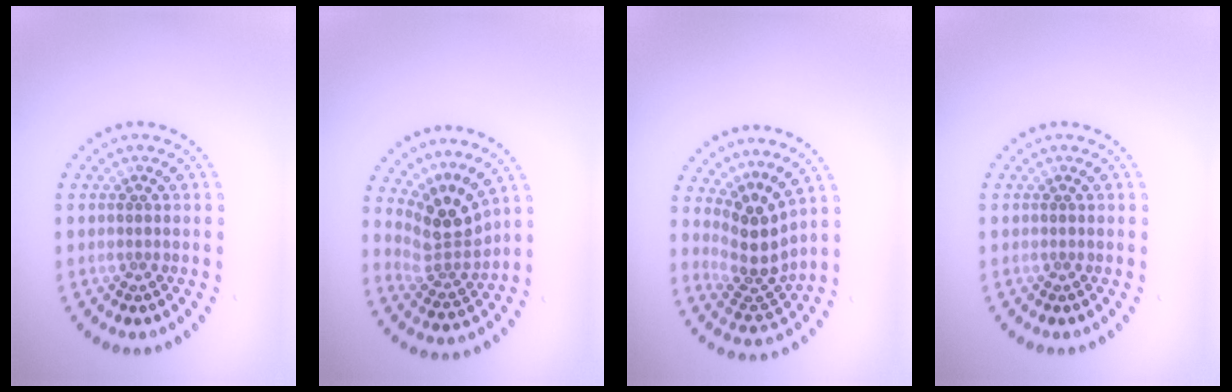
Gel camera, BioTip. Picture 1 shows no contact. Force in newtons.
{"total": 3.9, "press": 2.7, "slide": 2.9}
{"total": 3.7, "press": 2.7, "slide": 2.6}
{"total": 0.0}